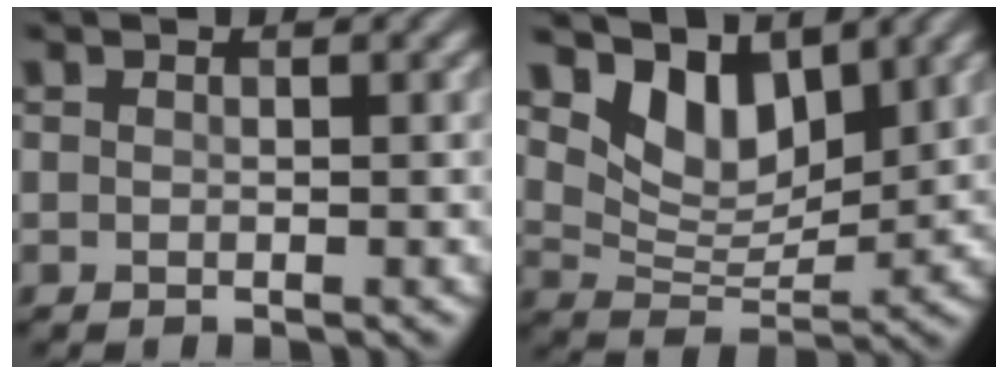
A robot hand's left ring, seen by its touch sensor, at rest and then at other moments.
{"total": 5.7, "force": [4.2, 2.8, 2.8], "torque": [-0.060, -0.011, 0.070]}